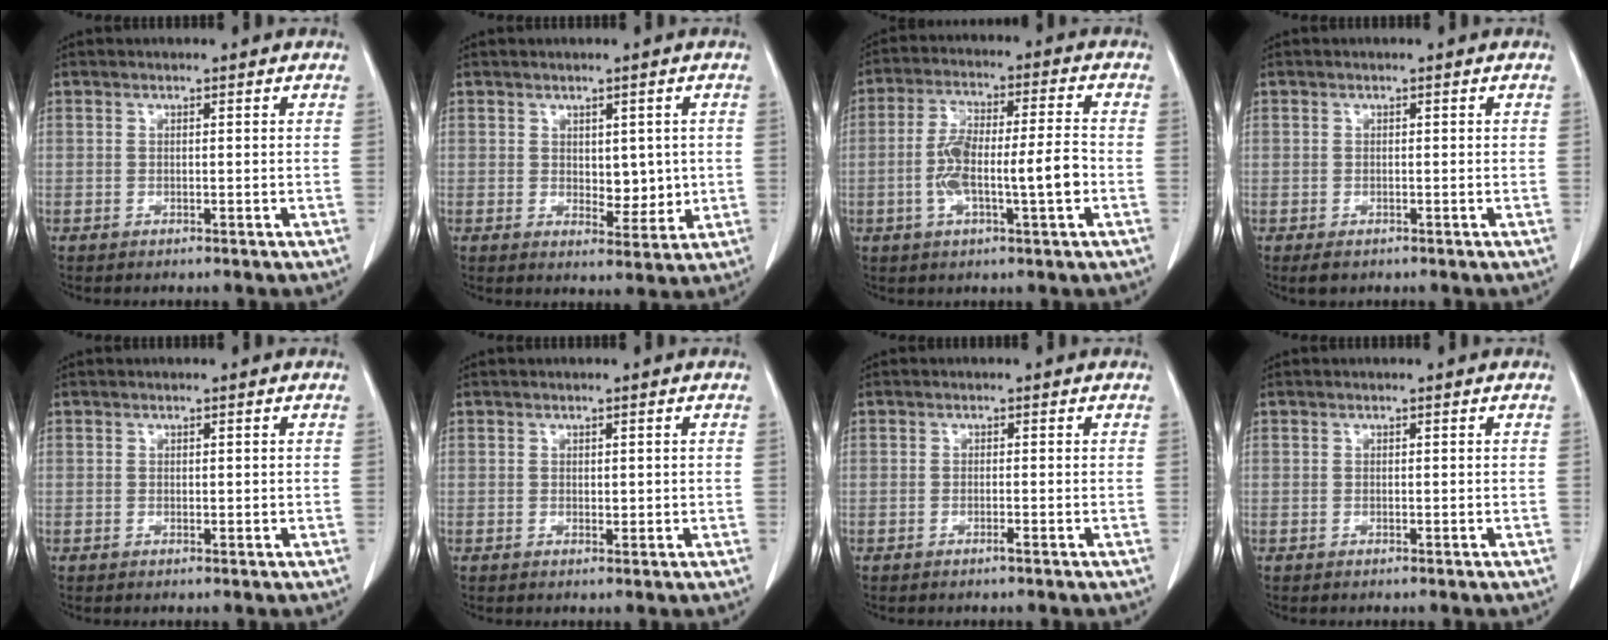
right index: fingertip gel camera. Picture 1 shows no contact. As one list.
[{"total": 4.7, "force": [0.5, 2.6, 3.9], "torque": [-0.048, -0.007, 0.016]}, {"total": 10.5, "force": [-2.2, 1.7, 10.1], "torque": [-0.188, 0.016, -0.039]}, {"total": 1.5, "force": [-0.8, 1.1, 0.7], "torque": [-0.013, -0.001, -0.007]}, {"total": 0.6, "force": [0.1, 0.4, 0.5], "torque": [-0.008, -0.002, 0.004]}, {"total": 1.2, "force": [0.2, 0.7, 0.9], "torque": [-0.012, -0.004, 0.006]}, {"total": 0.7, "force": [-0.4, -0.1, 0.5], "torque": [-0.012, -0.001, -0.006]}, {"total": 0.0}]